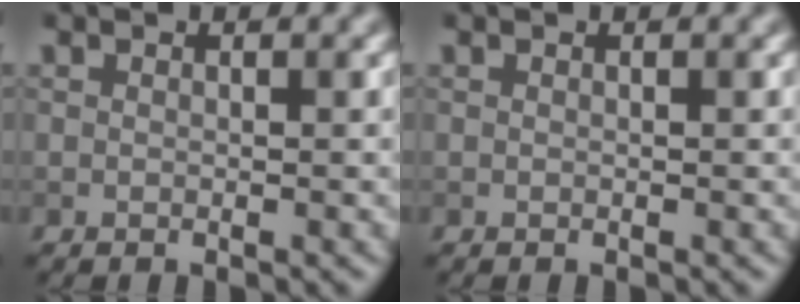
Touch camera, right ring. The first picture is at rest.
{"total": 0.0}